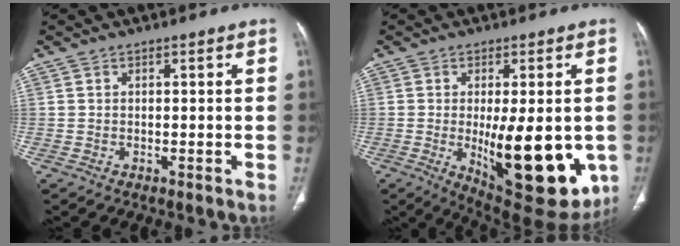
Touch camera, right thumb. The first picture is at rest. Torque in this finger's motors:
{"motor_torque": [2.60, 2.40, 1.82, -0.32, 0.49]}